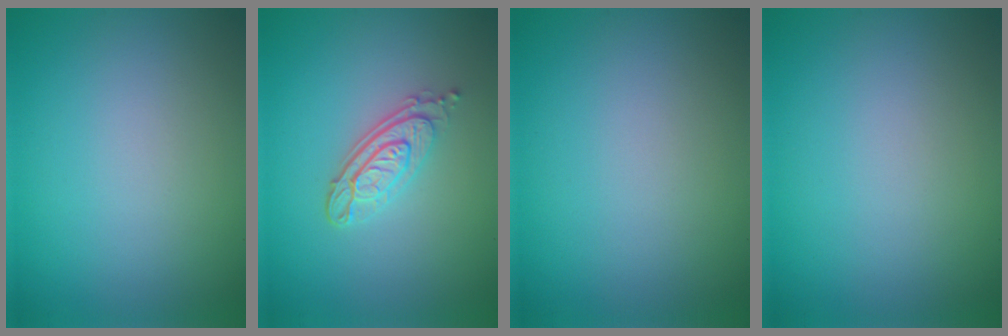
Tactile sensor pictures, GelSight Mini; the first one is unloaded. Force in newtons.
{"total": 3.6, "press": 2.8, "slide": 2.2}
{"total": 0.0}
{"total": 0.0}